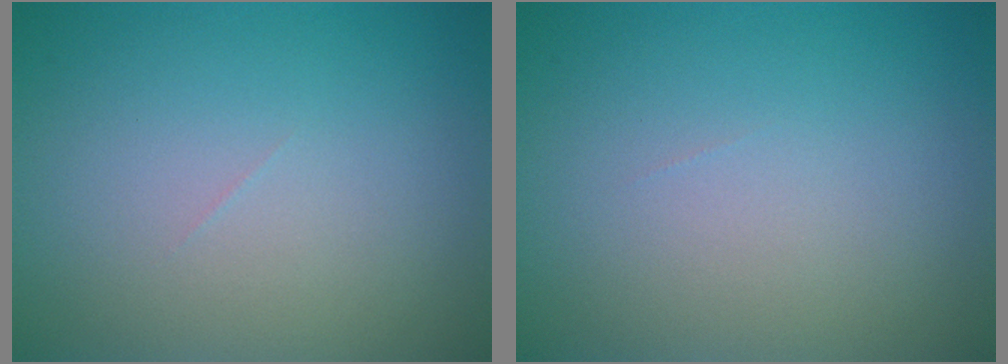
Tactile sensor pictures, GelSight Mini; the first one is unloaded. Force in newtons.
{"total": 0.0}